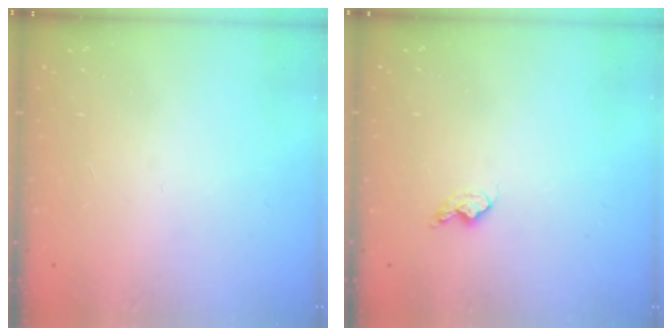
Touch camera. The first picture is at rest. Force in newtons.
{"total": 6.4, "press": 6.3, "slide": 0.8}